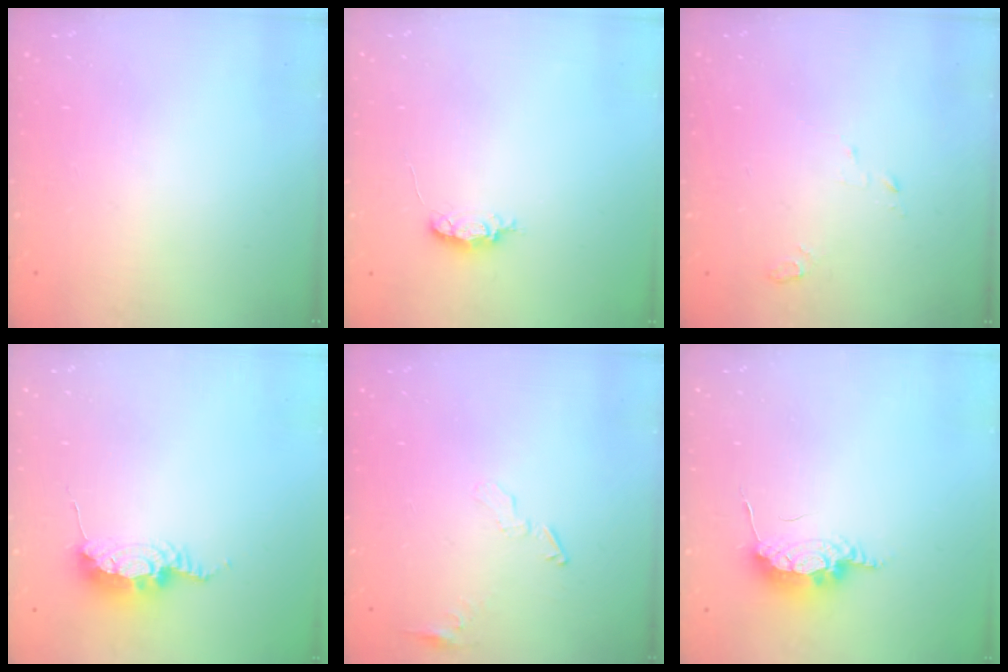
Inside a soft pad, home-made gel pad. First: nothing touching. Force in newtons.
{"total": 3.5, "press": 3.5, "slide": 0.5}
{"total": 2.8, "press": 2.8, "slide": 0.3}
{"total": 9.2, "press": 9.2, "slide": 0.2}
{"total": 4.8, "press": 4.8, "slide": 0.2}
{"total": 7.5, "press": 7.5, "slide": 0.9}